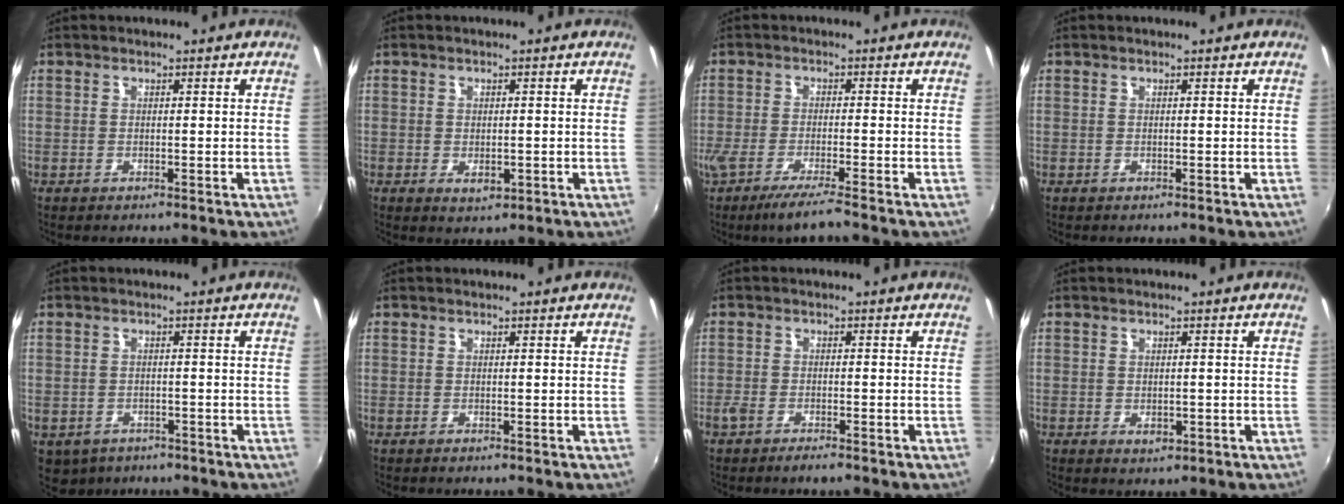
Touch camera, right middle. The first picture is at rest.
{"total": 2.5, "force": [-0.6, 1.5, 1.9], "torque": [-0.031, -0.005, -0.006]}
{"total": 6.2, "force": [-4.7, -0.4, 3.9], "torque": [-0.081, -0.028, -0.087]}
{"total": 0.0}
{"total": 5.5, "force": [-3.0, 3.9, 2.4], "torque": [-0.056, -0.016, -0.036]}
{"total": 0.0}
{"total": 3.3, "force": [-2.5, 0.8, 2.0], "torque": [-0.051, -0.009, -0.050]}
{"total": 1.9, "force": [-0.5, 1.3, 1.3], "torque": [-0.021, -0.003, -0.006]}